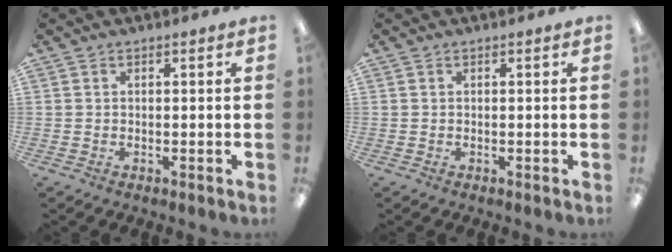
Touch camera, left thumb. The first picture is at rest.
{"total": 0.0}